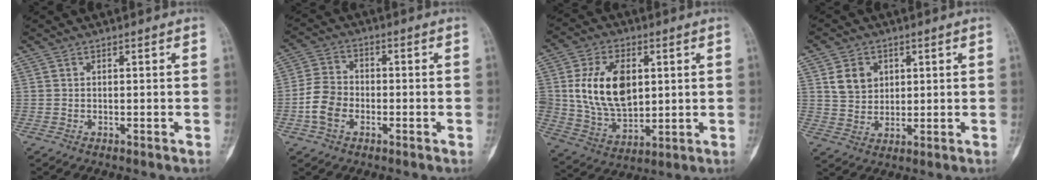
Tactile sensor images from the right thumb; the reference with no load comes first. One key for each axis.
{"total": 6.9, "fx": -2.2, "fy": 5.0, "fz": 4.2, "tx": -0.078, "ty": 0.018, "tz": -0.050}
{"total": 16.1, "fx": 2.9, "fy": 10.3, "fz": 12.0, "tx": -0.193, "ty": -0.011, "tz": 0.063}
{"total": 6.5, "fx": 2.3, "fy": 5.3, "fz": 3.1, "tx": -0.031, "ty": -0.013, "tz": 0.048}